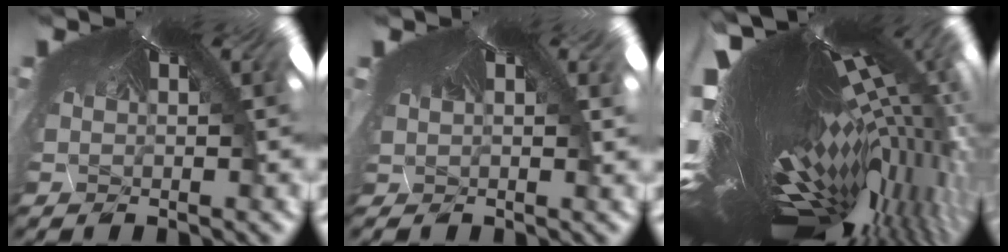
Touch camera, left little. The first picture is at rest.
{"total": 0.9, "force": [-0.8, -0.4, 0.2], "torque": [-0.010, -0.010, 0.002]}
{"total": 7.3, "force": [-6.0, -1.7, 3.9], "torque": [-0.074, -0.090, -0.052]}